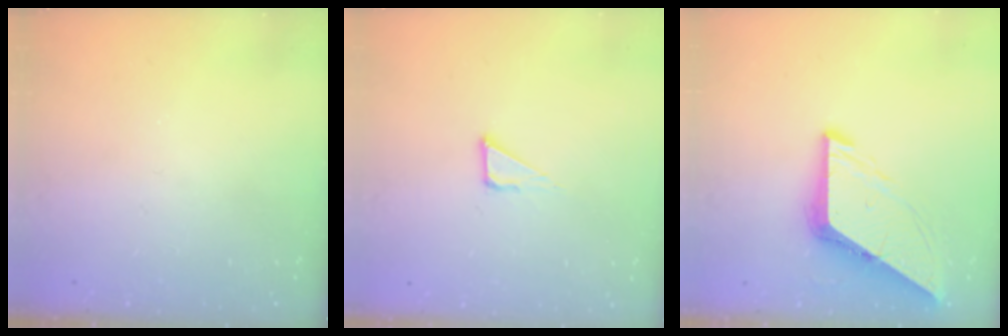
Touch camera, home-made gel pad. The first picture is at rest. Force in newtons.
{"total": 3.6, "press": 3.6, "slide": 0.3}
{"total": 8.6, "press": 8.5, "slide": 1.1}